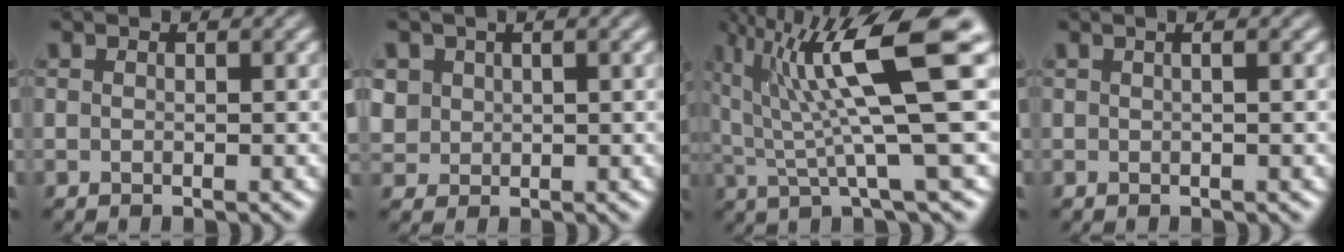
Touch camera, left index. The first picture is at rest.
{"total": 1.3, "force": [0.6, 1.1, 0.2], "torque": [-0.016, 0.007, 0.026]}
{"total": 11.1, "force": [4.2, 1.7, 10.2], "torque": [-0.165, 0.012, 0.086]}
{"total": 2.3, "force": [1.0, 1.1, 1.8], "torque": [-0.005, 0.021, -0.013]}